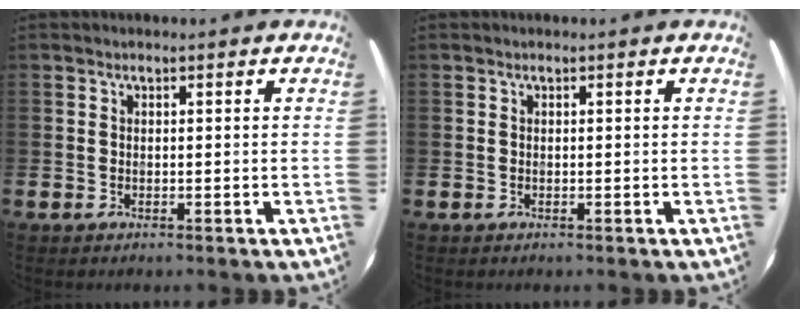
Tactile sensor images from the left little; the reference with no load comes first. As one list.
[{"total": 0.0}]